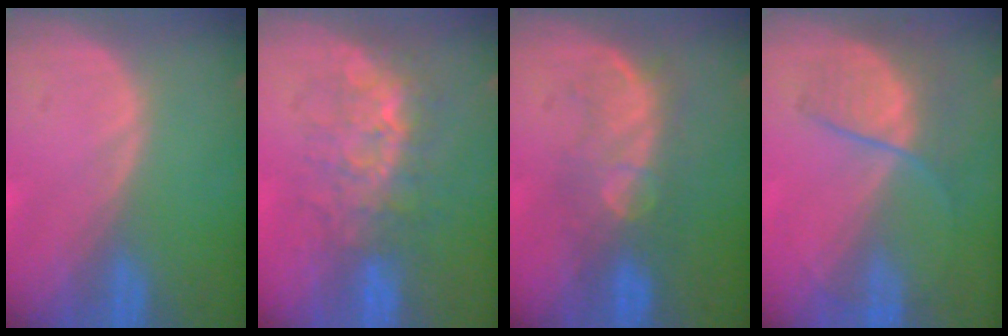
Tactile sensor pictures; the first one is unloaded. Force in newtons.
{"total": 8.0, "press": 7.5, "slide": 2.8}
{"total": 7.6, "press": 7.3, "slide": 2.1}
{"total": 6.7, "press": 6.0, "slide": 3.1}